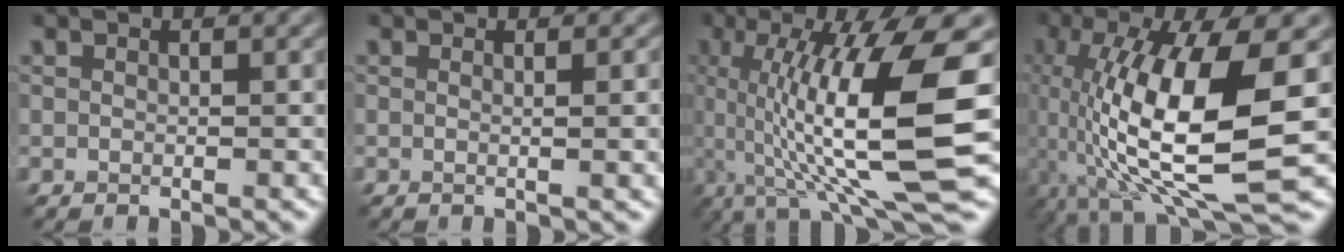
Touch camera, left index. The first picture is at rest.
{"total": 3.3, "force": [0.2, 1.3, 3.1], "torque": [-0.019, 0.007, -0.004]}
{"total": 13.9, "force": [0.1, 3.3, 13.5], "torque": [-0.219, 0.002, 0.010]}
{"total": 13.5, "force": [-1.8, 4.3, 12.7], "torque": [-0.239, -0.005, -0.030]}